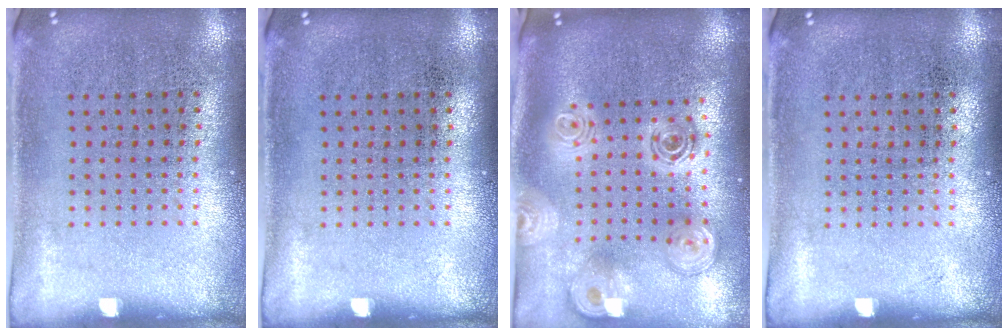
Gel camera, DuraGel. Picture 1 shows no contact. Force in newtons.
{"total": 0.0}
{"total": 2.6, "press": 1.9, "slide": 1.8}
{"total": 0.0}